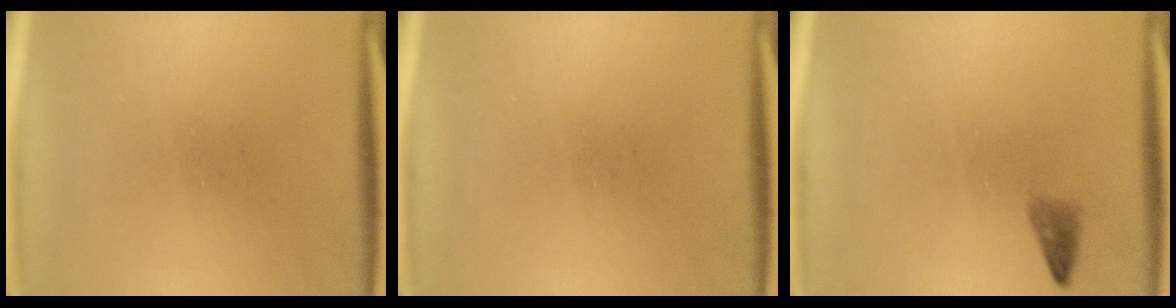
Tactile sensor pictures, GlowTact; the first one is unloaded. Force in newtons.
{"total": 0.0}
{"total": 1.2}